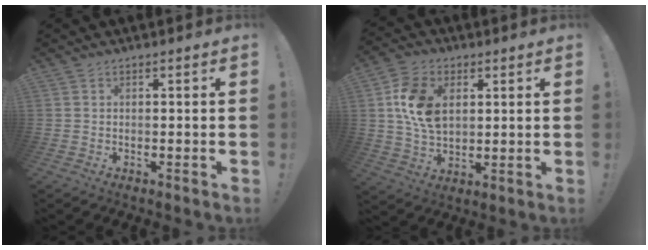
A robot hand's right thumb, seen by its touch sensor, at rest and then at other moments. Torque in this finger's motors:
{"motor_torque": [1.14, 1.29, 0.70, 0.77, 0.10]}